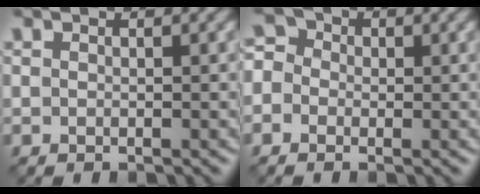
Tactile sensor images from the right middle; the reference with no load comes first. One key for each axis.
{"total": 2.8, "fx": -0.3, "fy": 2.6, "fz": 1.0, "tx": -0.010, "ty": 0.019, "tz": -0.023}